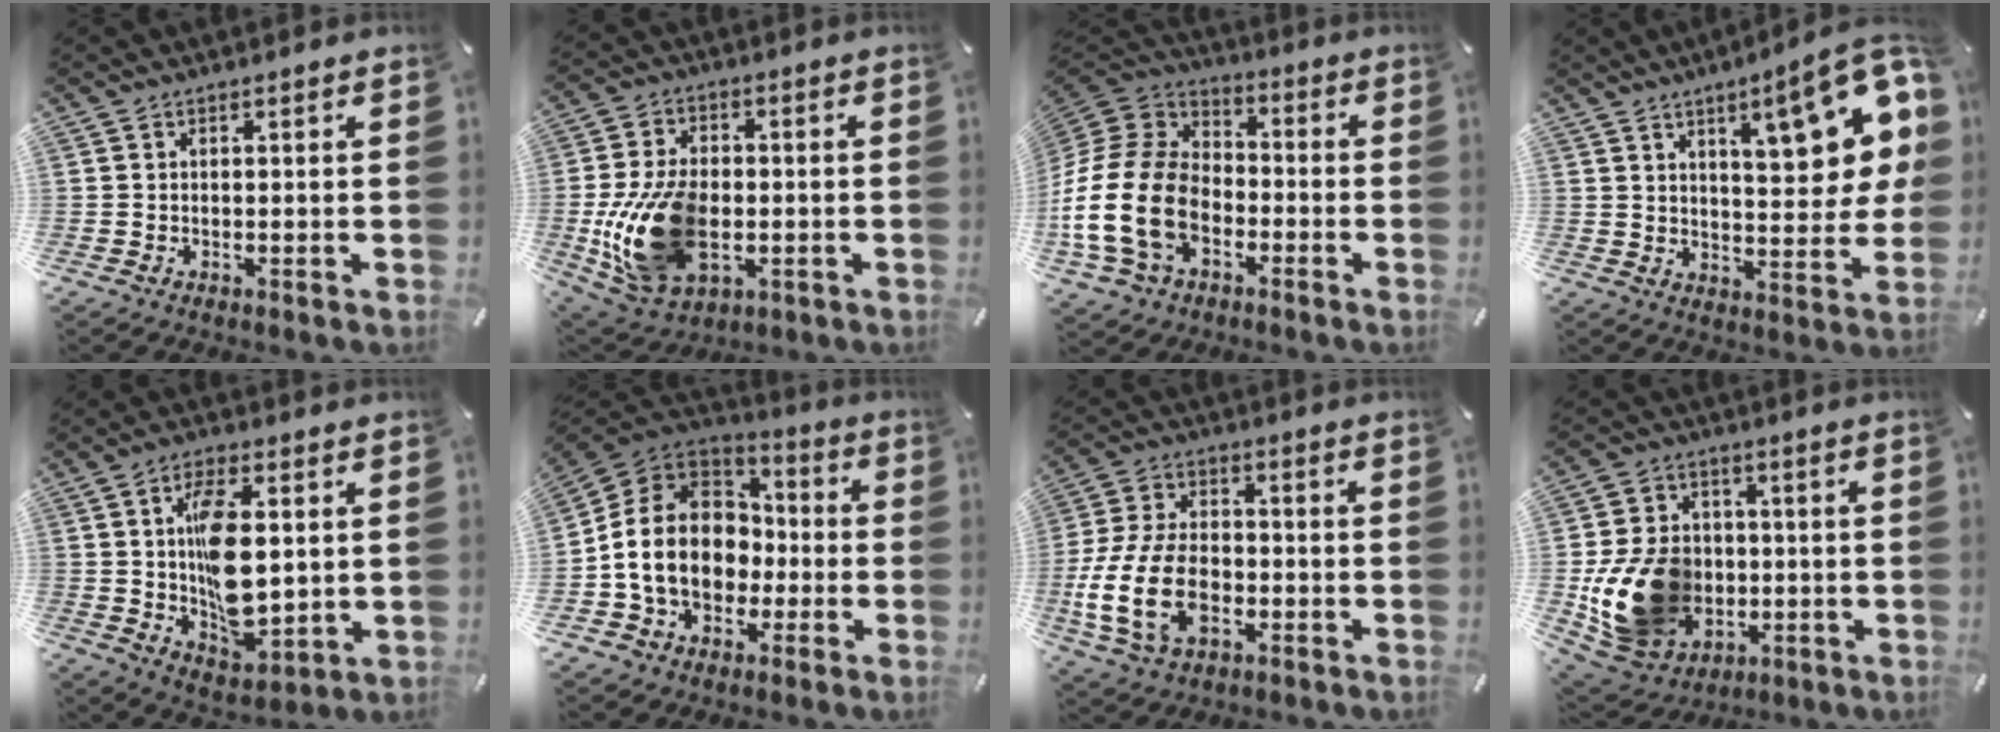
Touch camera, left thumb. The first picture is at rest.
{"total": 19.2, "force": [-3.3, 12.5, 14.2], "torque": [-0.298, 0.000, -0.049]}
{"total": 19.9, "force": [-6.6, 14.1, 12.5], "torque": [-0.279, 0.032, -0.113]}
{"total": 18.6, "force": [8.8, 6.2, 15.2], "torque": [-0.198, -0.050, 0.133]}
{"total": 13.9, "force": [1.7, 7.8, 11.4], "torque": [-0.194, -0.007, 0.029]}
{"total": 15.2, "force": [-2.4, 12.7, 7.9], "torque": [-0.168, 0.027, -0.038]}
{"total": 16.2, "force": [-4.4, 10.7, 11.3], "torque": [-0.250, 0.014, -0.076]}
{"total": 16.7, "force": [-2.5, 13.5, 9.5], "torque": [-0.191, 0.010, -0.040]}